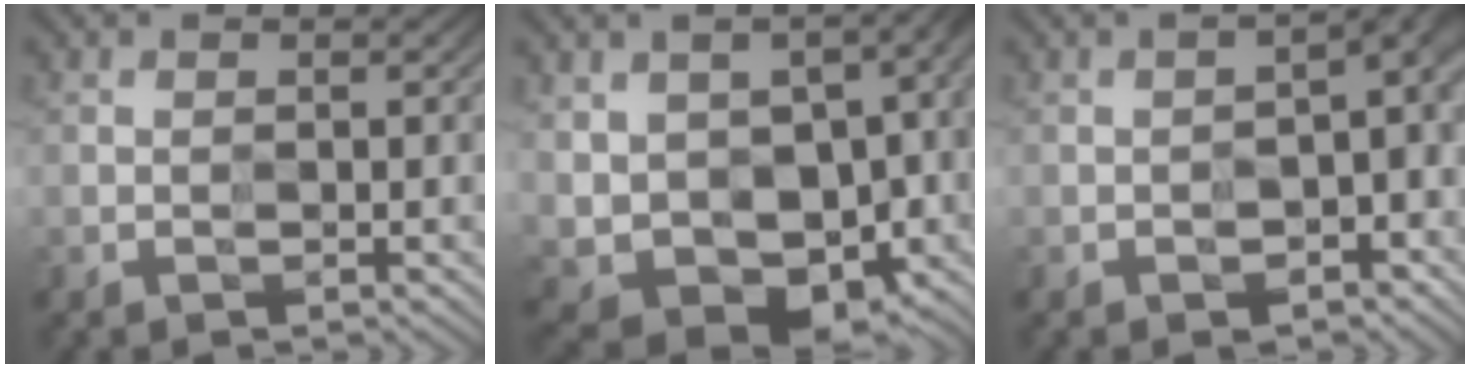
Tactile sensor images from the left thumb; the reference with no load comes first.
{"total": 14.7, "force": [-0.5, 10.5, 10.4], "torque": [-0.176, -0.048, 0.033]}
{"total": 7.9, "force": [-2.7, 4.2, 6.1], "torque": [-0.076, -0.014, -0.038]}